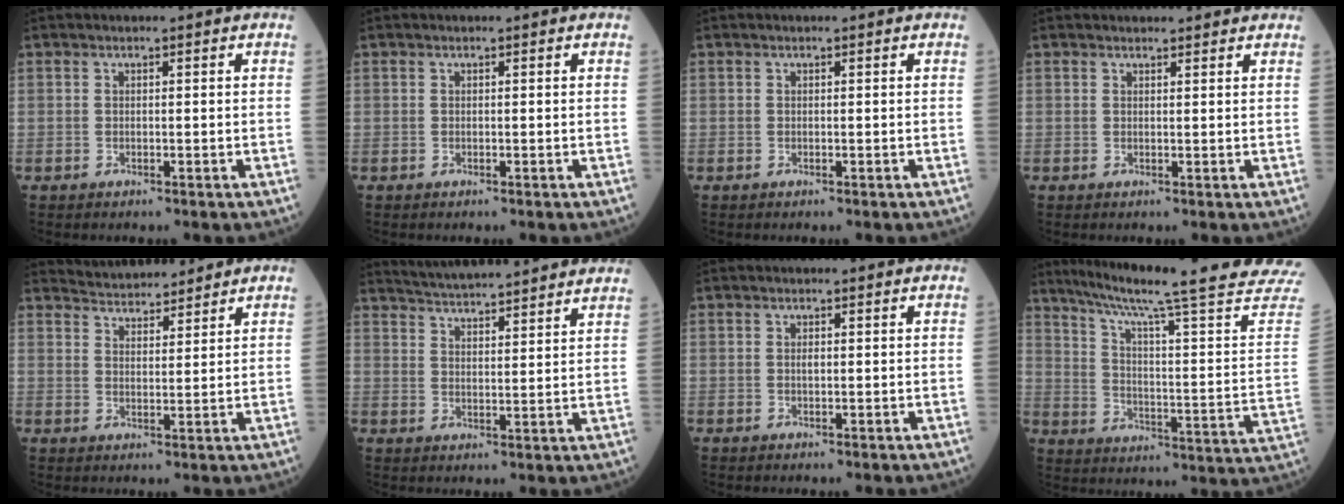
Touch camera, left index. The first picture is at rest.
{"total": 0.0}
{"total": 0.0}
{"total": 3.6, "force": [3.4, 1.0, 0.8], "torque": [-0.008, 0.013, 0.035]}
{"total": 6.7, "force": [6.5, 1.3, 1.0], "torque": [-0.019, 0.019, 0.101]}
{"total": 16.0, "force": [14.7, 1.4, 6.0], "torque": [-0.097, 0.023, 0.204]}
{"total": 0.7, "force": [0.0, 0.3, 0.6], "torque": [-0.012, -0.003, -0.002]}
{"total": 27.9, "force": [23.7, -1.1, 14.6], "torque": [-0.227, -0.091, 0.305]}